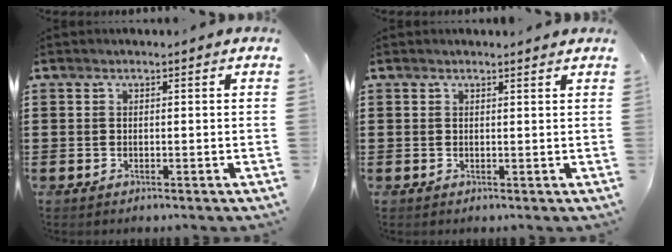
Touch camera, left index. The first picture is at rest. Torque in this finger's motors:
{"motor_torque": [0.14, 0.05, -0.02, 0.00]}